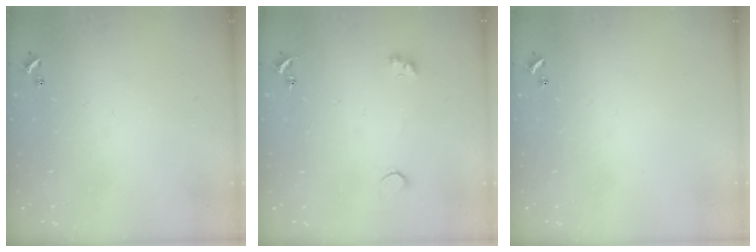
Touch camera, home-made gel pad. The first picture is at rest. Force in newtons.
{"total": 2.1, "press": 1.9, "slide": 1.0}
{"total": 0.0}